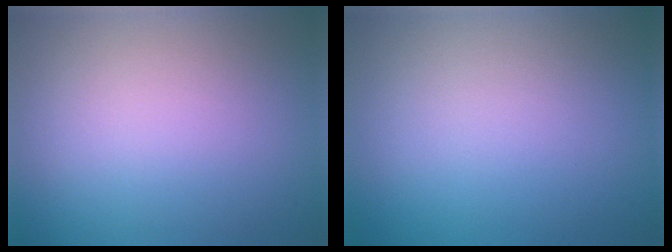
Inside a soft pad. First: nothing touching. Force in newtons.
{"total": 0.0}